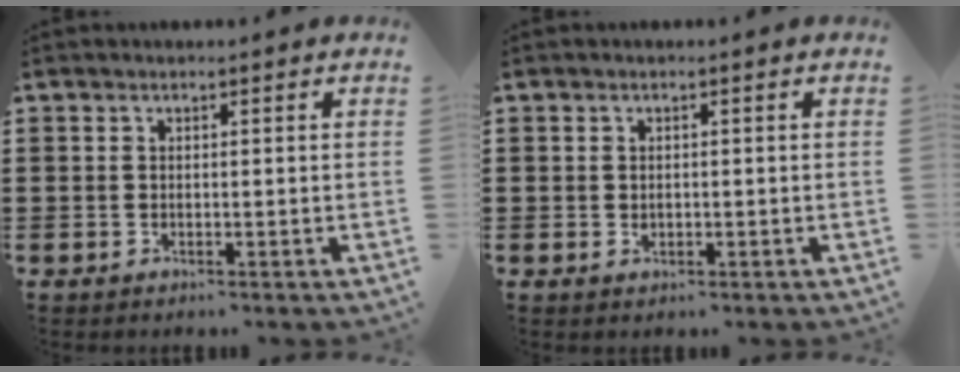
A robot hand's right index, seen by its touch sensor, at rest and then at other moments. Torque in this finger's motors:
{"motor_torque": [-0.28, 0.52, 0.00, 0.00]}